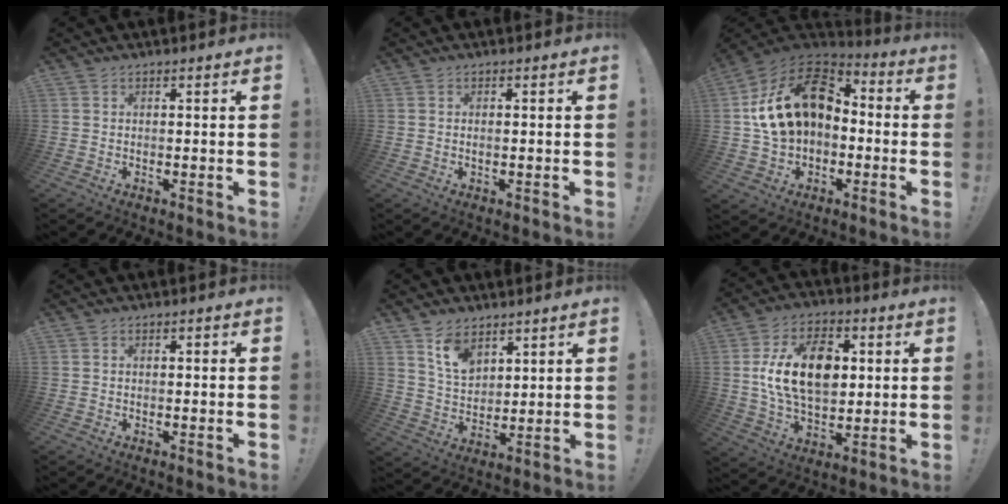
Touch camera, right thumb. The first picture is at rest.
{"total": 0.9, "force": [-0.1, 0.3, 0.8], "torque": [-0.017, 0.002, -0.002]}
{"total": 20.3, "force": [4.6, 13.7, 14.3], "torque": [-0.236, -0.005, 0.090]}
{"total": 0.8, "force": [-0.7, 0.3, 0.3], "torque": [-0.004, 0.002, -0.011]}
{"total": 9.5, "force": [6.4, 5.7, 4.2], "torque": [-0.073, -0.035, 0.123]}
{"total": 19.0, "force": [3.0, 12.8, 13.7], "torque": [-0.222, 0.000, 0.053]}